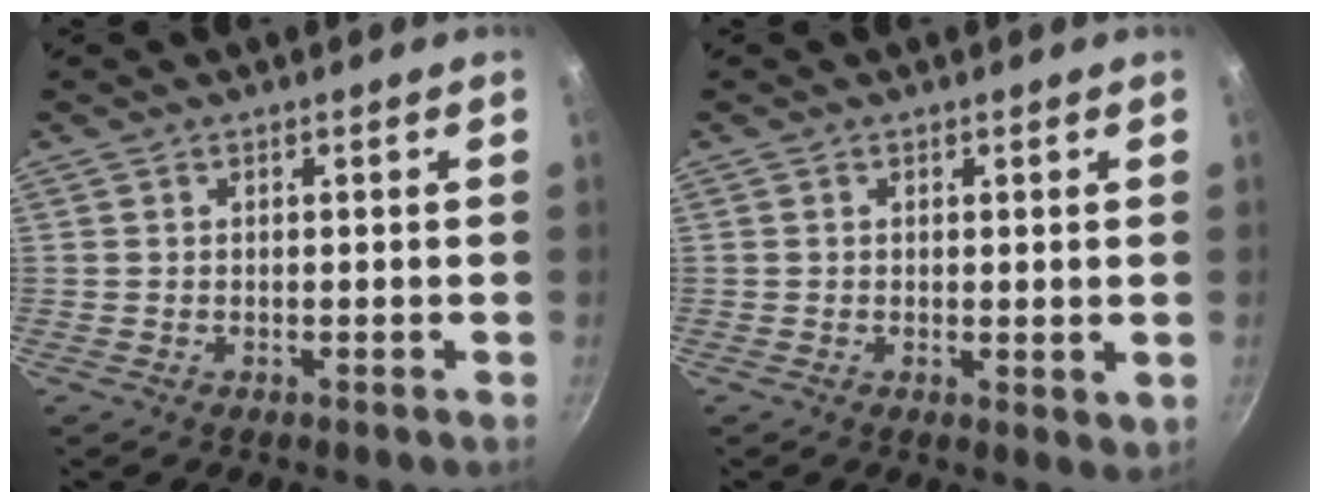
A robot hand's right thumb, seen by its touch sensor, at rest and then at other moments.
{"total": 2.2, "force": [0.5, 0.9, 1.9], "torque": [-0.027, -0.006, 0.006]}